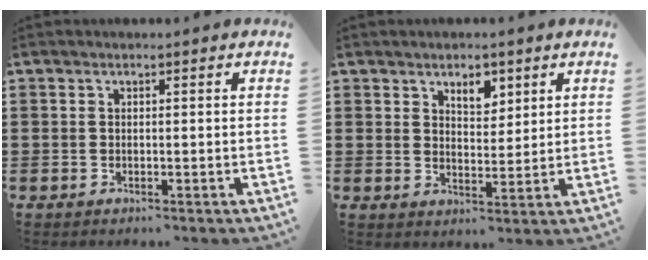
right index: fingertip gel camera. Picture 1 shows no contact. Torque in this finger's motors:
{"motor_torque": [0.22, -0.14, 0.09, 0.02]}